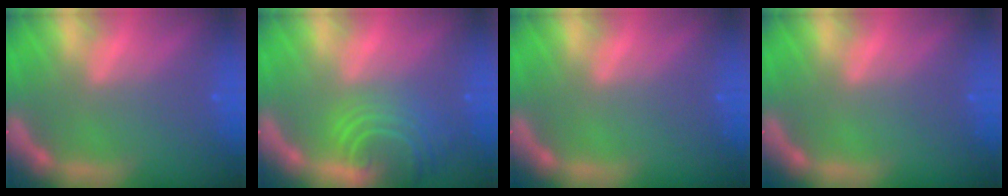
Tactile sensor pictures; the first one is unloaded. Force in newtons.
{"total": 6.6}
{"total": 0.0}
{"total": 0.0}